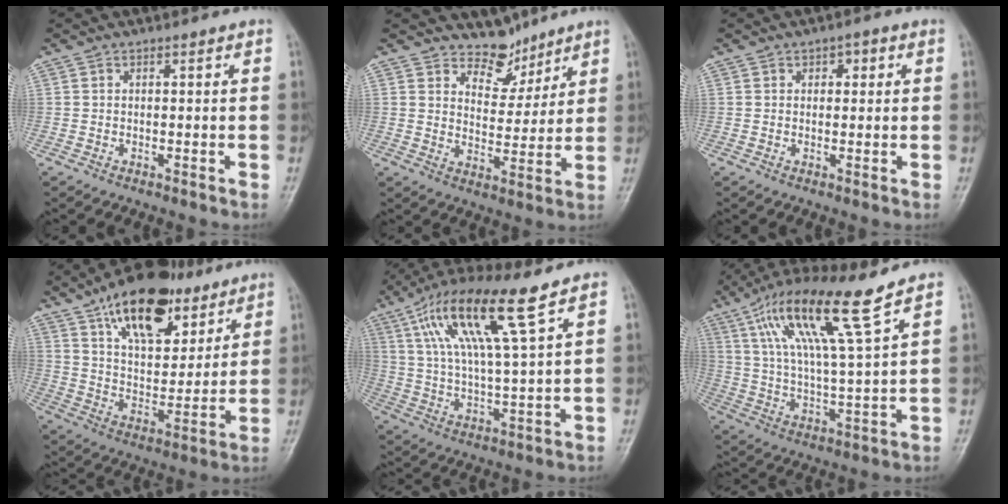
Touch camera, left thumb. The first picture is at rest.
{"total": 6.9, "force": [5.8, 3.7, 0.7], "torque": [0.022, -0.049, 0.107]}
{"total": 2.3, "force": [0.9, 1.5, 1.5], "torque": [-0.004, 0.001, 0.008]}
{"total": 20.5, "force": [12.2, 10.1, 13.0], "torque": [-0.166, -0.045, 0.204]}
{"total": 16.1, "force": [8.1, 2.6, 13.6], "torque": [-0.268, -0.015, 0.153]}
{"total": 15.1, "force": [8.6, 1.6, 12.3], "torque": [-0.231, -0.024, 0.164]}